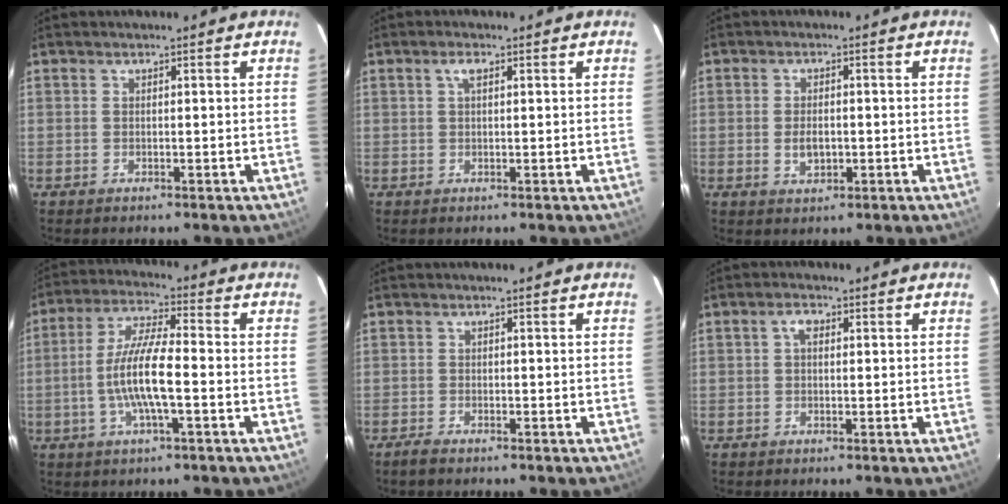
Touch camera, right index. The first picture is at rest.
{"total": 1.6, "force": [0.7, 0.6, 1.3], "torque": [-0.026, 0.005, 0.011]}
{"total": 3.6, "force": [-0.7, 2.2, 2.7], "torque": [-0.049, -0.003, -0.010]}
{"total": 10.5, "force": [-2.5, 1.7, 10.0], "torque": [-0.200, 0.000, -0.048]}
{"total": 1.8, "force": [-1.5, 0.5, 0.8], "torque": [-0.020, -0.006, -0.030]}
{"total": 1.9, "force": [0.4, 1.2, 1.4], "torque": [-0.027, 0.009, 0.006]}